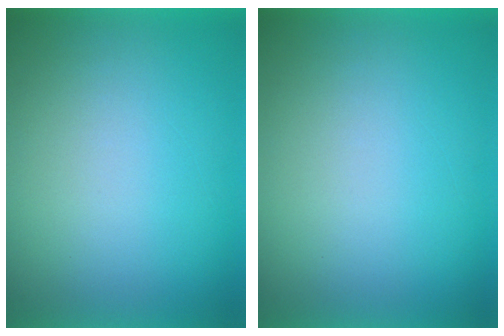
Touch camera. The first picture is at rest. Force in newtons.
{"total": 1.0}